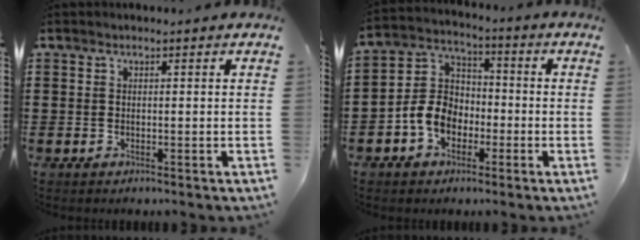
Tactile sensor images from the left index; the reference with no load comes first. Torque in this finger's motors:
{"motor_torque": [1.47, 0.67, 0.34, 0.11]}